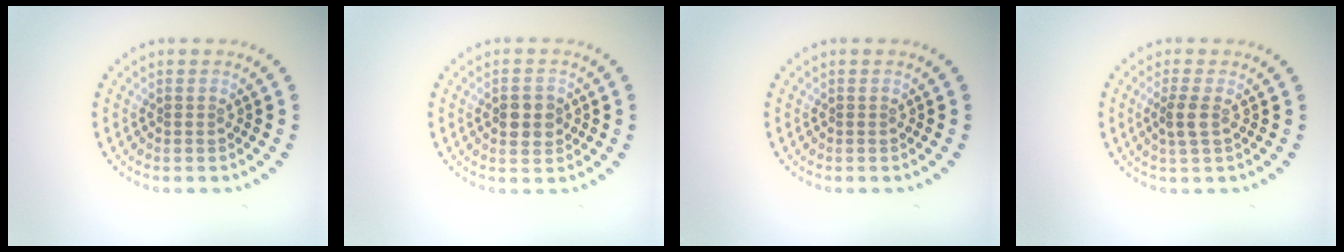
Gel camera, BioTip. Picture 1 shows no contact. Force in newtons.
{"total": 2.2, "press": 2.2, "slide": 0.2}
{"total": 0.0}
{"total": 1.6, "press": 1.5, "slide": 0.8}